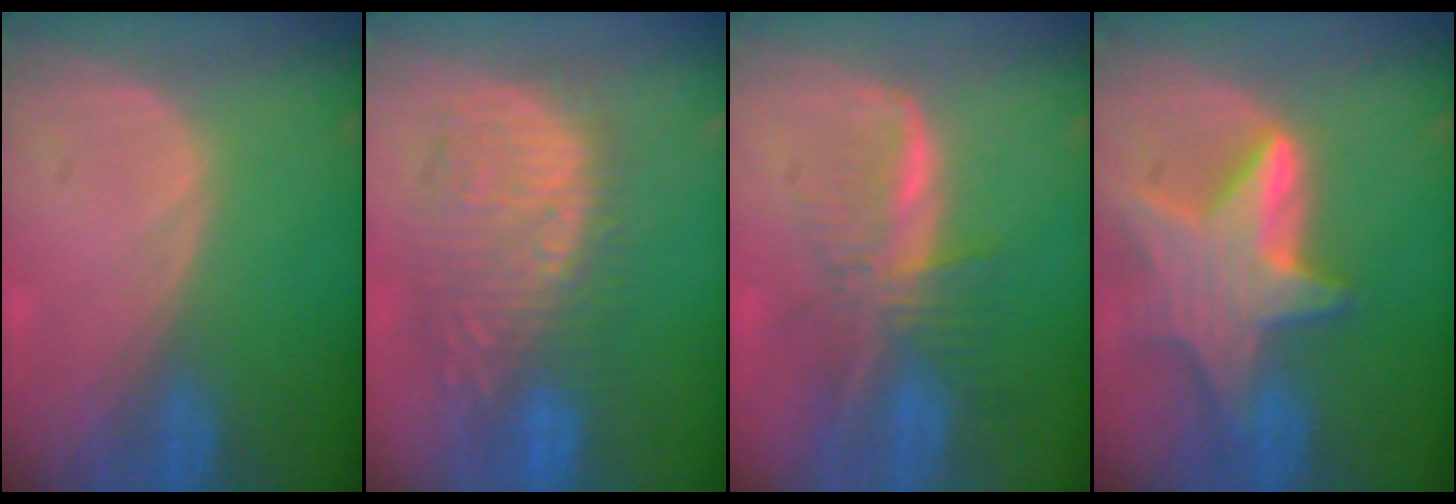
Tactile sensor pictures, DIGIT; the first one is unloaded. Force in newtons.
{"total": 10.0, "press": 9.9, "slide": 1.7}
{"total": 8.2, "press": 6.9, "slide": 4.4}
{"total": 9.5, "press": 9.5, "slide": 0.6}